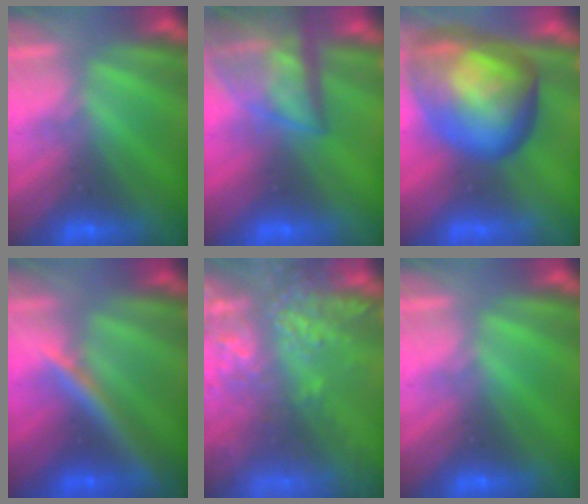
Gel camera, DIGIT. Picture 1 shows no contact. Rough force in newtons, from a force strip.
{"total": 6.9}
{"total": 8.7}
{"total": 2.5}
{"total": 9.1}
{"total": 0.0}